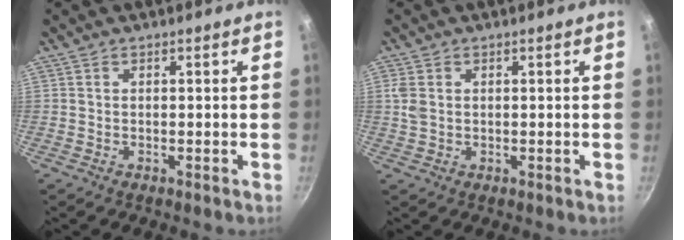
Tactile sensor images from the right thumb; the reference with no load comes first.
{"total": 2.8, "force": [0.6, 2.0, 1.9], "torque": [-0.038, 0.002, 0.014]}